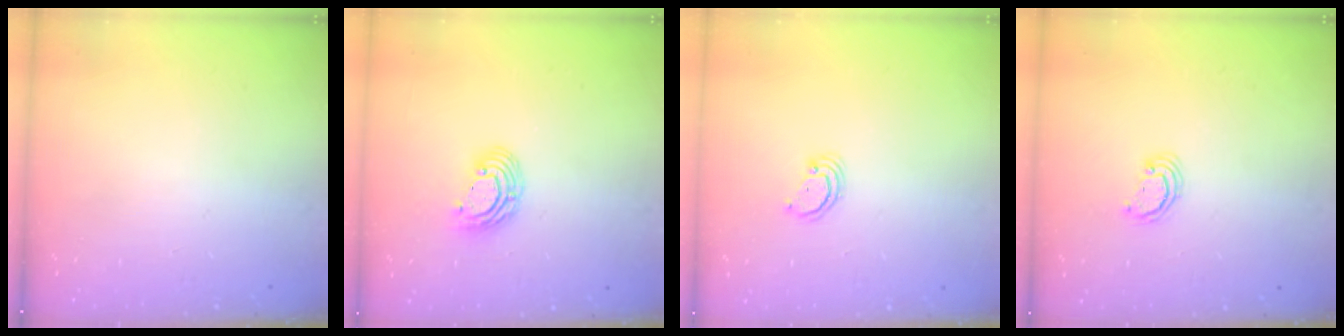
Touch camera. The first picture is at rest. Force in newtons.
{"total": 8.3, "press": 8.2, "slide": 1.4}
{"total": 2.4, "press": 2.4, "slide": 0.2}
{"total": 2.6, "press": 2.5, "slide": 0.2}